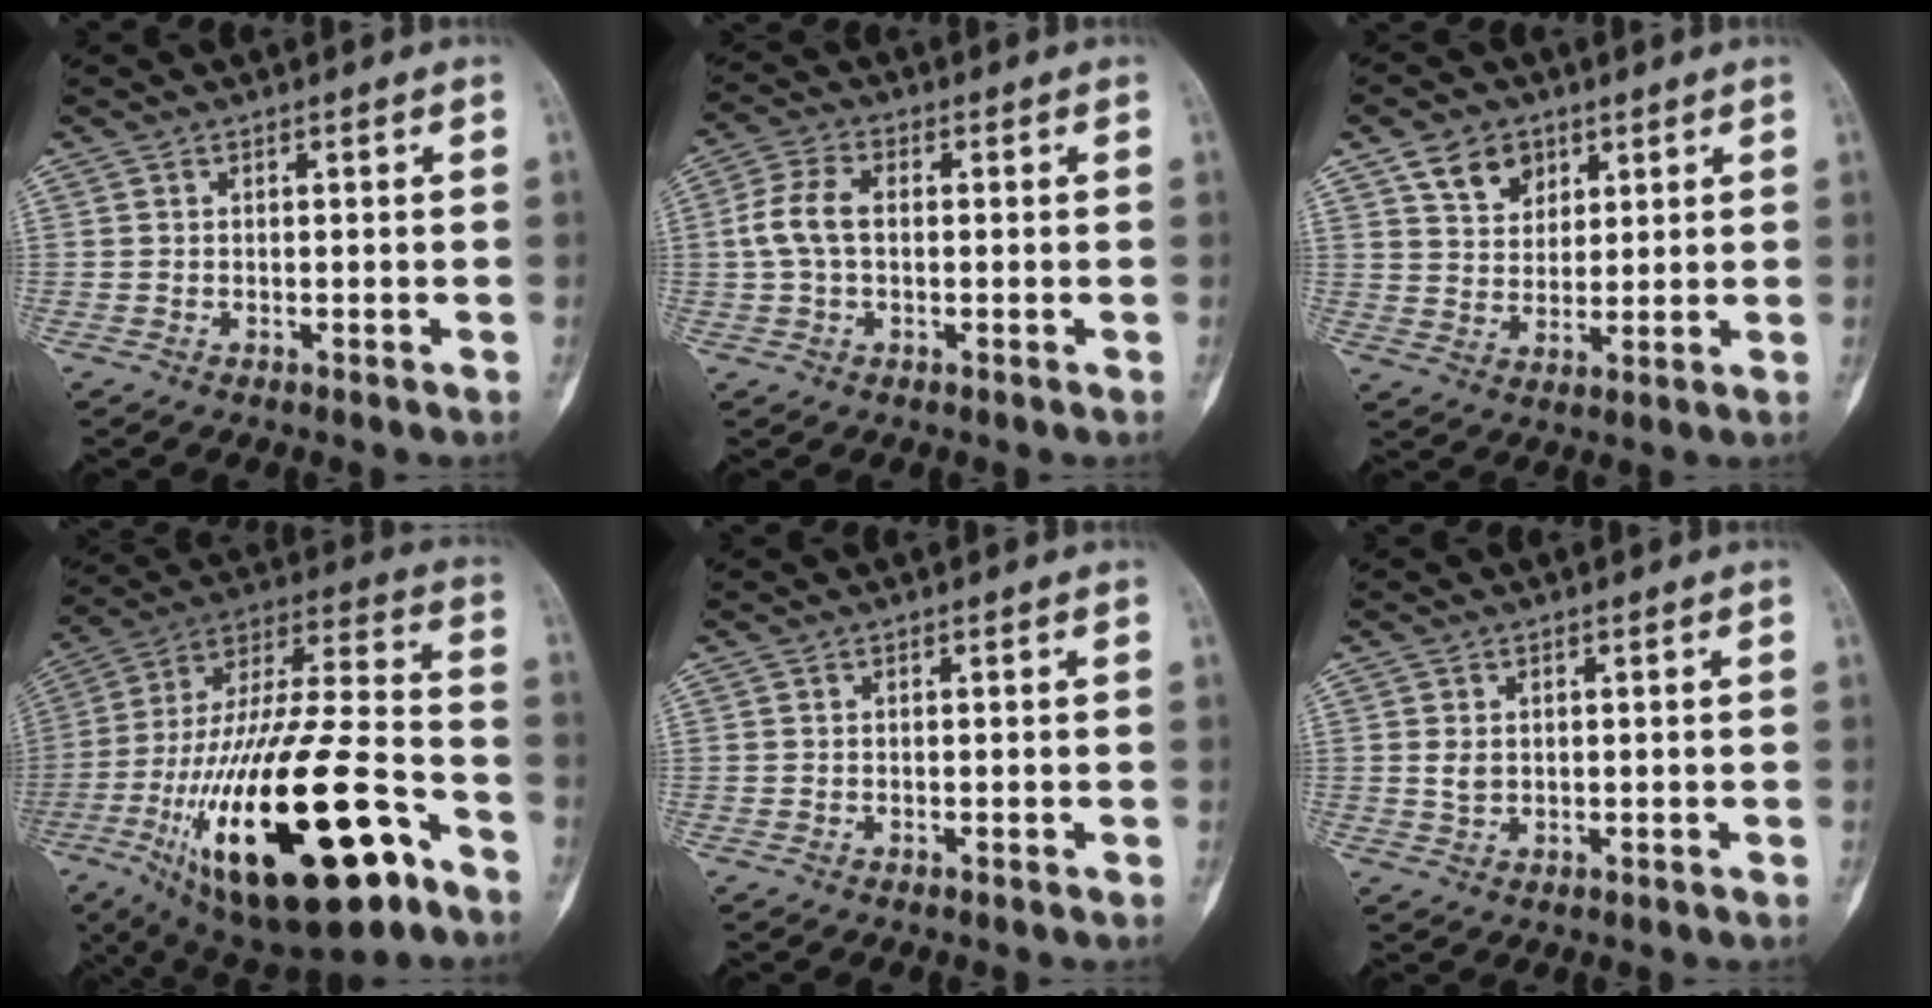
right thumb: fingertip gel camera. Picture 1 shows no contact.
{"total": 6.5, "force": [0.2, 4.0, 5.2], "torque": [-0.117, 0.019, -0.002]}
{"total": 7.5, "force": [4.1, 5.5, 3.1], "torque": [-0.029, -0.023, 0.076]}
{"total": 35.0, "force": [-14.3, 12.3, 29.5], "torque": [-0.555, 0.045, -0.225]}
{"total": 0.0}
{"total": 2.2, "force": [0.4, 1.6, 1.4], "torque": [-0.020, -0.004, 0.011]}